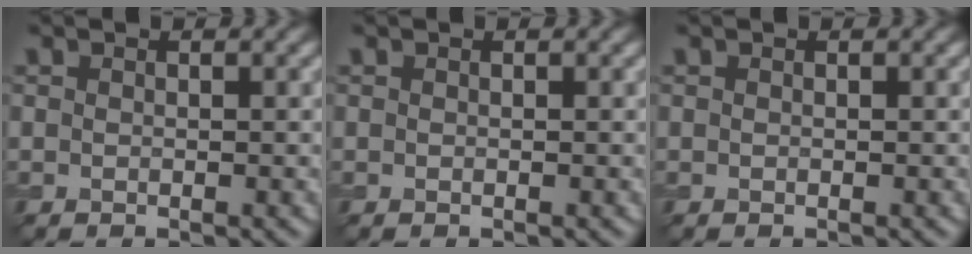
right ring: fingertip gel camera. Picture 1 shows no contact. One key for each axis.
{"total": 0.0}
{"total": 0.0}